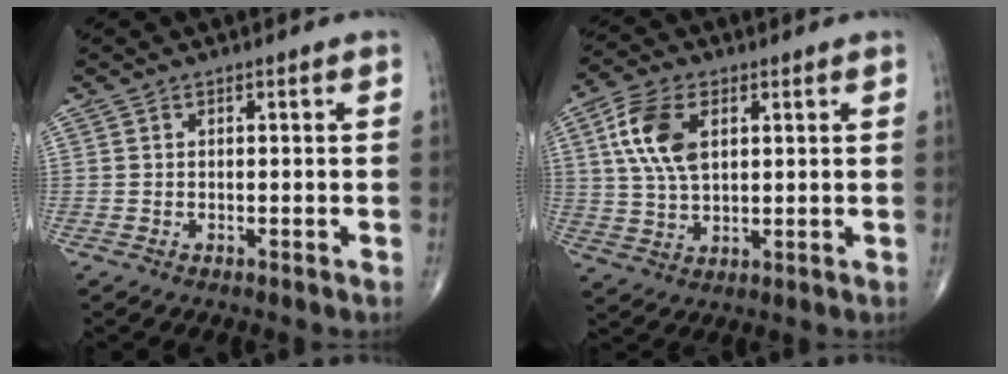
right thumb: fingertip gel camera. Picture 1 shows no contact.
{"total": 10.5, "force": [3.1, 5.9, 8.1], "torque": [-0.160, -0.001, 0.060]}